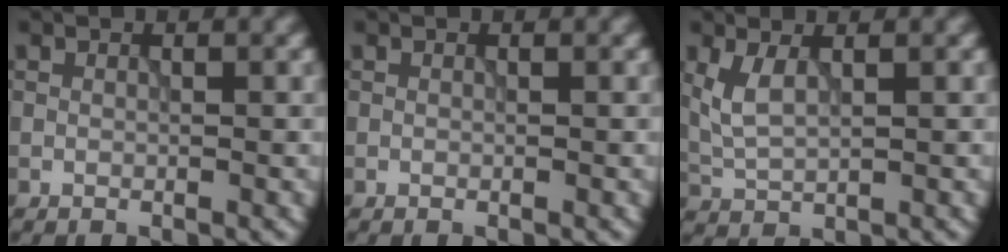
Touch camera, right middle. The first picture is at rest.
{"total": 0.0}
{"total": 2.7, "force": [0.9, 1.1, 2.3], "torque": [-0.057, 0.002, 0.024]}